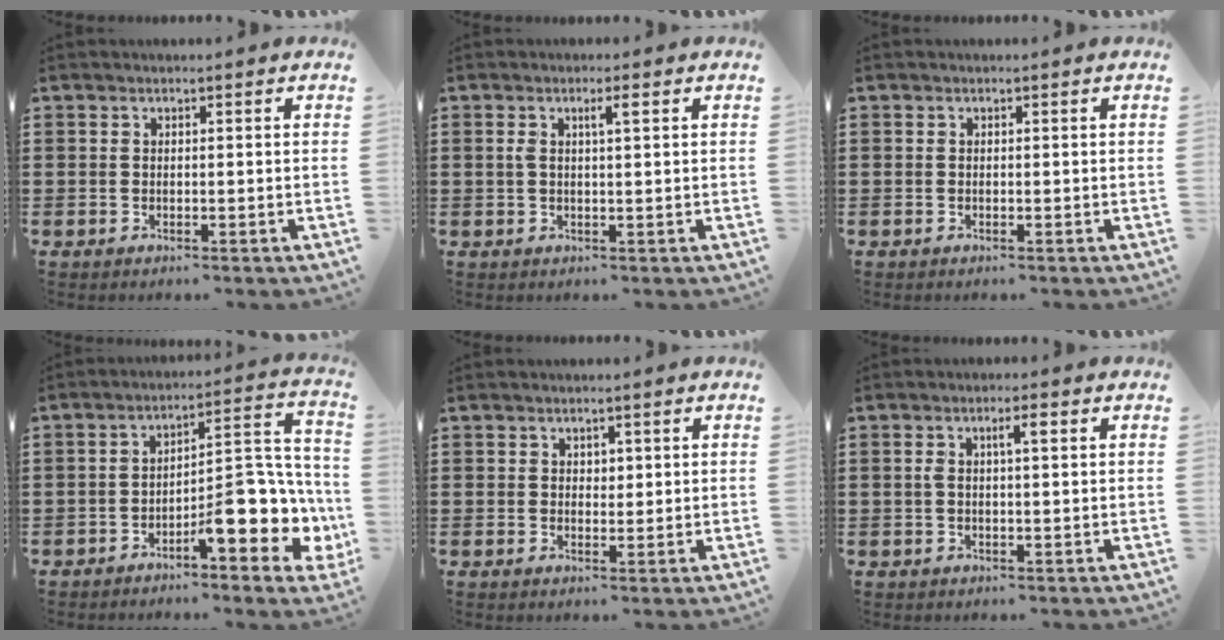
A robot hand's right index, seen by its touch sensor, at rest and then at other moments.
{"total": 2.3, "force": [0.8, 0.4, 2.2], "torque": [-0.044, 0.005, 0.010]}
{"total": 0.0}
{"total": 10.8, "force": [-4.8, 3.6, 9.0], "torque": [-0.102, -0.011, -0.090]}
{"total": 1.2, "force": [0.6, 1.0, 0.4], "torque": [-0.002, 0.002, 0.010]}
{"total": 2.5, "force": [0.6, 0.5, 2.4], "torque": [-0.040, 0.003, 0.005]}